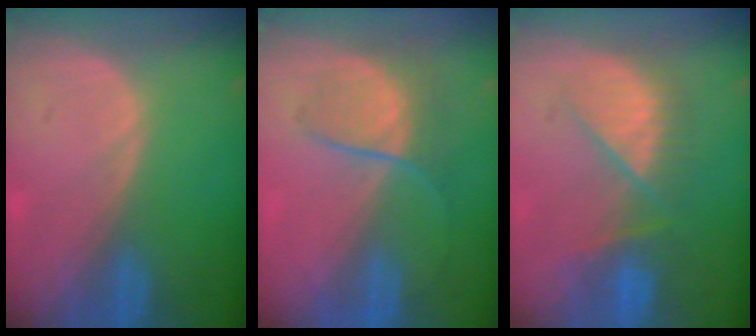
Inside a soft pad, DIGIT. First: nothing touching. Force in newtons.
{"total": 6.5, "press": 6.0, "slide": 2.3}
{"total": 7.4, "press": 7.3, "slide": 1.1}